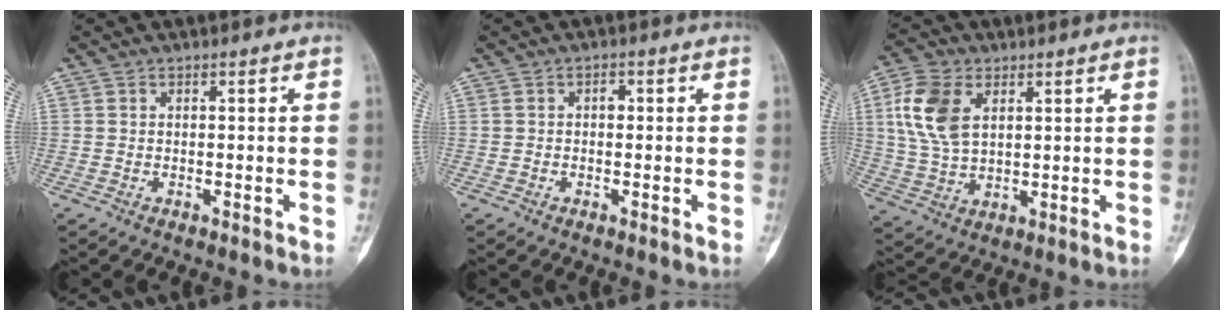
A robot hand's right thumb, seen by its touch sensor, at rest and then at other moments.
{"total": 1.4, "force": [0.1, 1.0, 1.0], "torque": [-0.006, 0.005, -0.004]}
{"total": 11.0, "force": [3.5, 6.8, 7.9], "torque": [-0.162, -0.003, 0.072]}